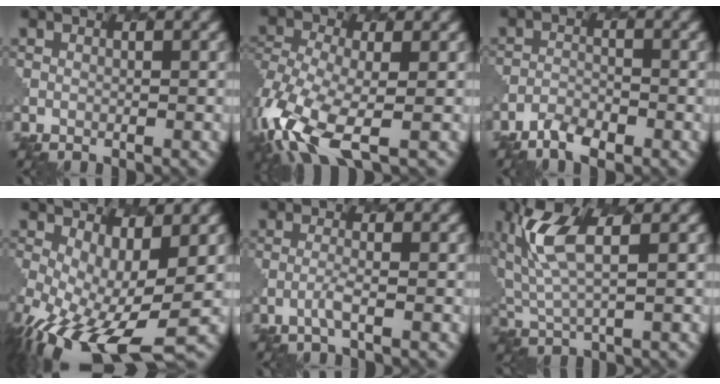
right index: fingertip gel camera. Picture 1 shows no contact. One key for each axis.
{"total": 8.4, "fx": -4.1, "fy": 3.6, "fz": 6.4, "tx": -0.152, "ty": -0.016, "tz": -0.084}
{"total": 2.8, "fx": -2.4, "fy": 0.9, "fz": 1.2, "tx": -0.025, "ty": -0.003, "tz": -0.048}
{"total": 10.7, "fx": -3.5, "fy": 4.4, "fz": 9.1, "tx": -0.189, "ty": -0.042, "tz": -0.044}
{"total": 1.2, "fx": -0.5, "fy": 0.2, "fz": 1.1, "tx": -0.018, "ty": 0.005, "tz": -0.017}
{"total": 5.8, "fx": 2.5, "fy": 1.9, "fz": 4.8, "tx": -0.126, "ty": 0.001, "tz": 0.053}